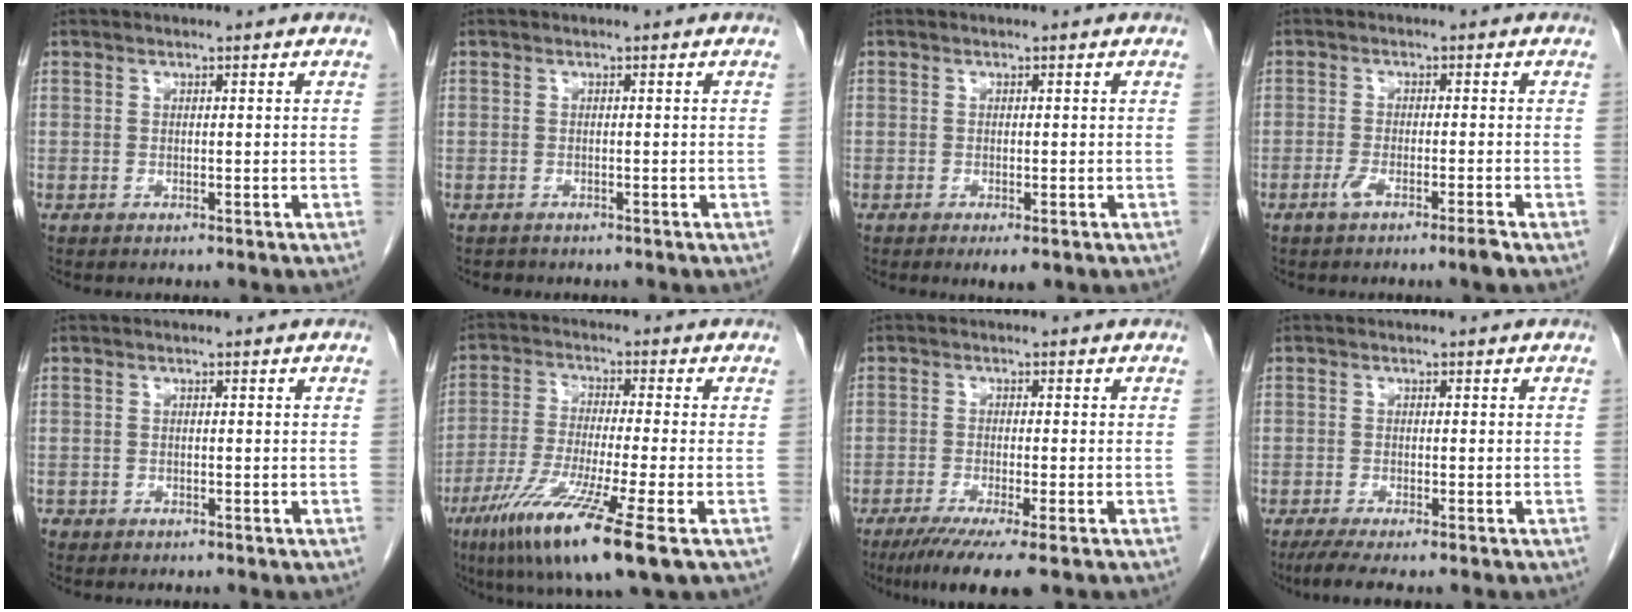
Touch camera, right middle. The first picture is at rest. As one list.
[{"total": 0.7, "force": [-0.7, 0.3, 0.0], "torque": [-0.014, -0.002, -0.011]}, {"total": 2.2, "force": [-1.3, 0.5, 1.7], "torque": [-0.022, -0.007, -0.015]}, {"total": 3.5, "force": [-2.3, -0.2, 2.6], "torque": [-0.050, -0.005, -0.045]}, {"total": 0.8, "force": [-0.6, 0.6, 0.1], "torque": [-0.009, 0.002, -0.011]}, {"total": 13.9, "force": [-7.2, -0.3, 11.9], "torque": [-0.233, -0.045, -0.126]}, {"total": 7.4, "force": [-4.9, 0.0, 5.6], "torque": [-0.088, -0.021, -0.078]}, {"total": 3.9, "force": [-2.8, 0.1, 2.6], "torque": [-0.050, -0.013, -0.050]}]